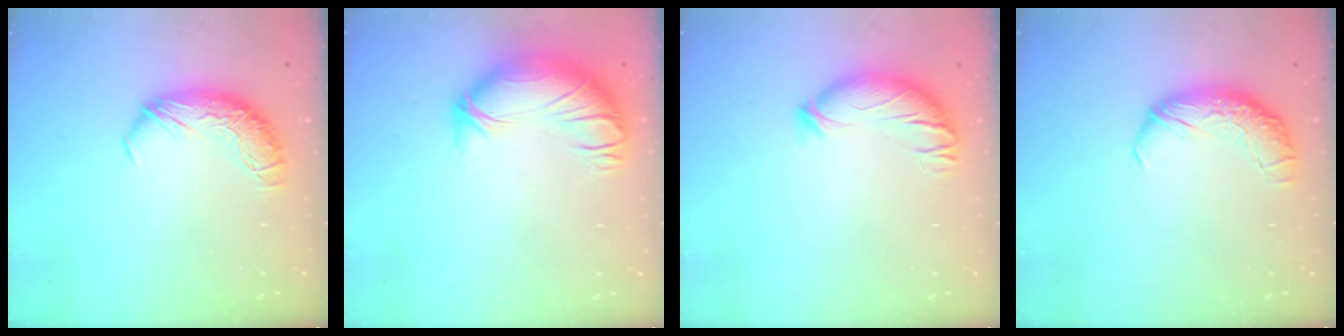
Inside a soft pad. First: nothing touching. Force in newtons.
{"total": 3.1, "press": 0.1, "slide": 3.1}
{"total": 3.5, "press": 3.3, "slide": 1.3}
{"total": 2.5, "press": 1.2, "slide": 2.2}